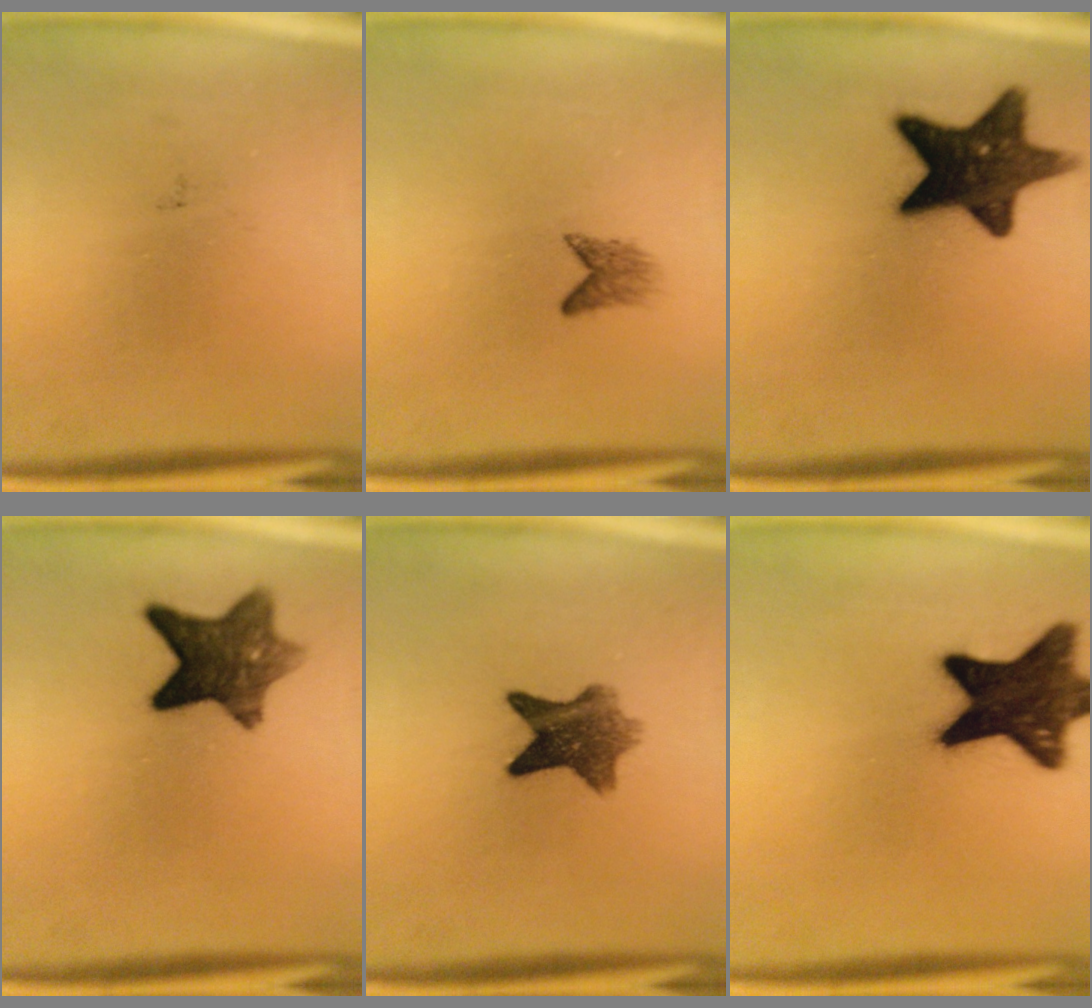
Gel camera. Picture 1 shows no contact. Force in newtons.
{"total": 1.9}
{"total": 15.0}
{"total": 9.2}
{"total": 7.9}
{"total": 17.7}